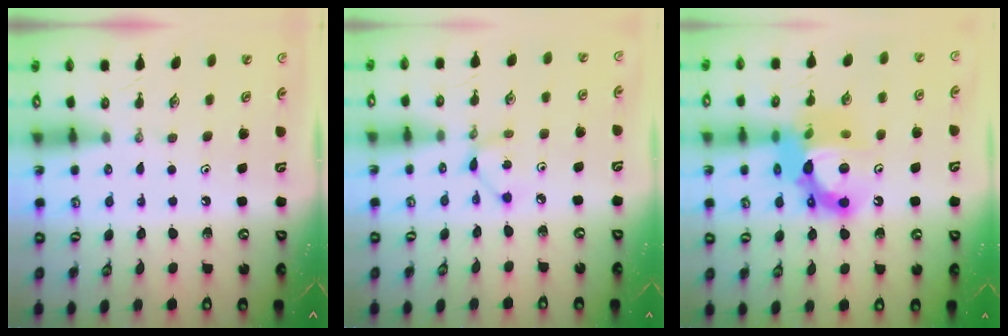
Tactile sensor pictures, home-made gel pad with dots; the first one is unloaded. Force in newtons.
{"total": 3.1, "press": 3.1, "slide": 0.1}
{"total": 16.7, "press": 16.6, "slide": 1.9}